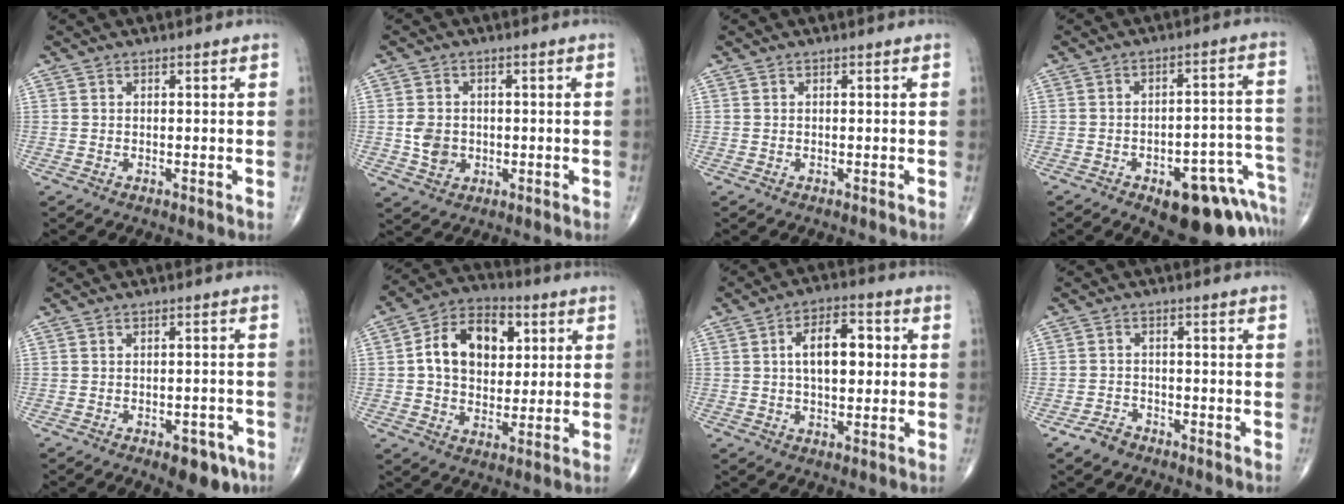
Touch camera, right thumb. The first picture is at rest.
{"total": 4.9, "force": [-0.4, 4.0, 2.7], "torque": [-0.033, 0.000, -0.003]}
{"total": 0.0}
{"total": 17.3, "force": [-9.5, 7.7, 12.2], "torque": [-0.077, 0.087, -0.113]}
{"total": 6.6, "force": [-4.0, 3.2, 4.2], "torque": [-0.031, 0.020, -0.047]}
{"total": 15.0, "force": [3.2, 10.4, 10.2], "torque": [-0.132, 0.007, 0.048]}
{"total": 9.7, "force": [1.1, 5.2, 8.1], "torque": [-0.112, 0.016, 0.015]}
{"total": 3.3, "force": [-2.5, 1.9, 0.9], "torque": [-0.015, 0.012, -0.045]}